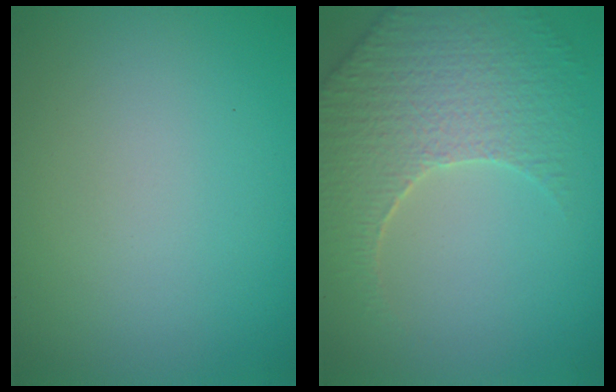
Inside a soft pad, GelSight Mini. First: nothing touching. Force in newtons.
{"total": 5.2, "press": 4.7, "slide": 2.2}